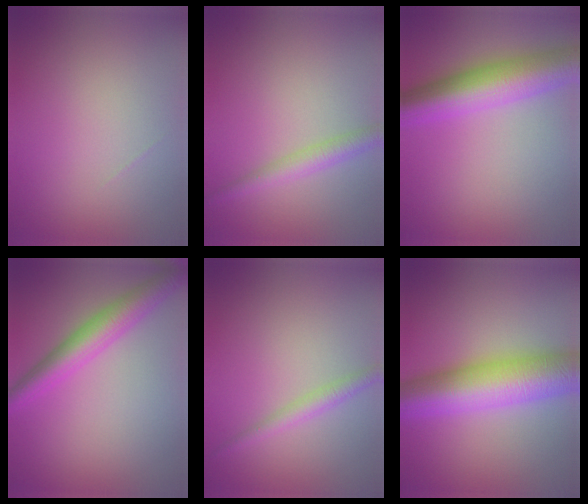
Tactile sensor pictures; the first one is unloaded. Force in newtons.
{"total": 2.5, "press": 2.5, "slide": 0.0}
{"total": 8.6, "press": 8.6, "slide": 0.2}
{"total": 4.8, "press": 4.8, "slide": 0.1}
{"total": 1.9, "press": 1.9, "slide": 0.0}
{"total": 10.4, "press": 10.4, "slide": 0.1}